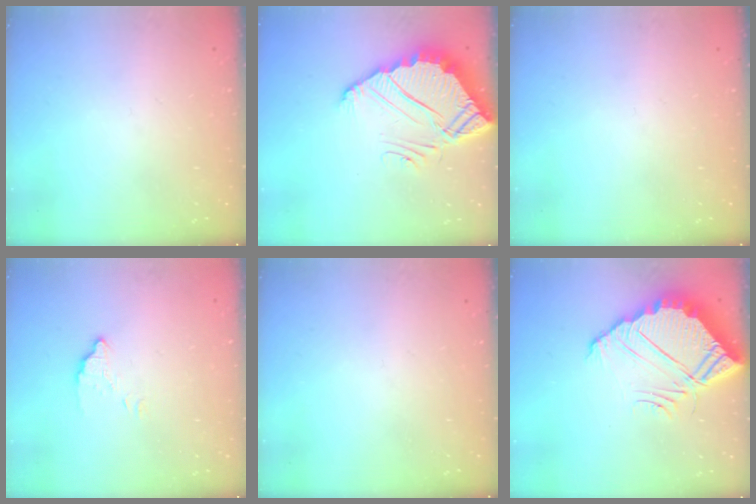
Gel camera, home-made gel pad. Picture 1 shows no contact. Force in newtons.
{"total": 7.2, "press": 7.2, "slide": 0.4}
{"total": 0.0}
{"total": 2.4, "press": 2.4, "slide": 0.0}
{"total": 0.0}
{"total": 11.4, "press": 11.3, "slide": 0.8}